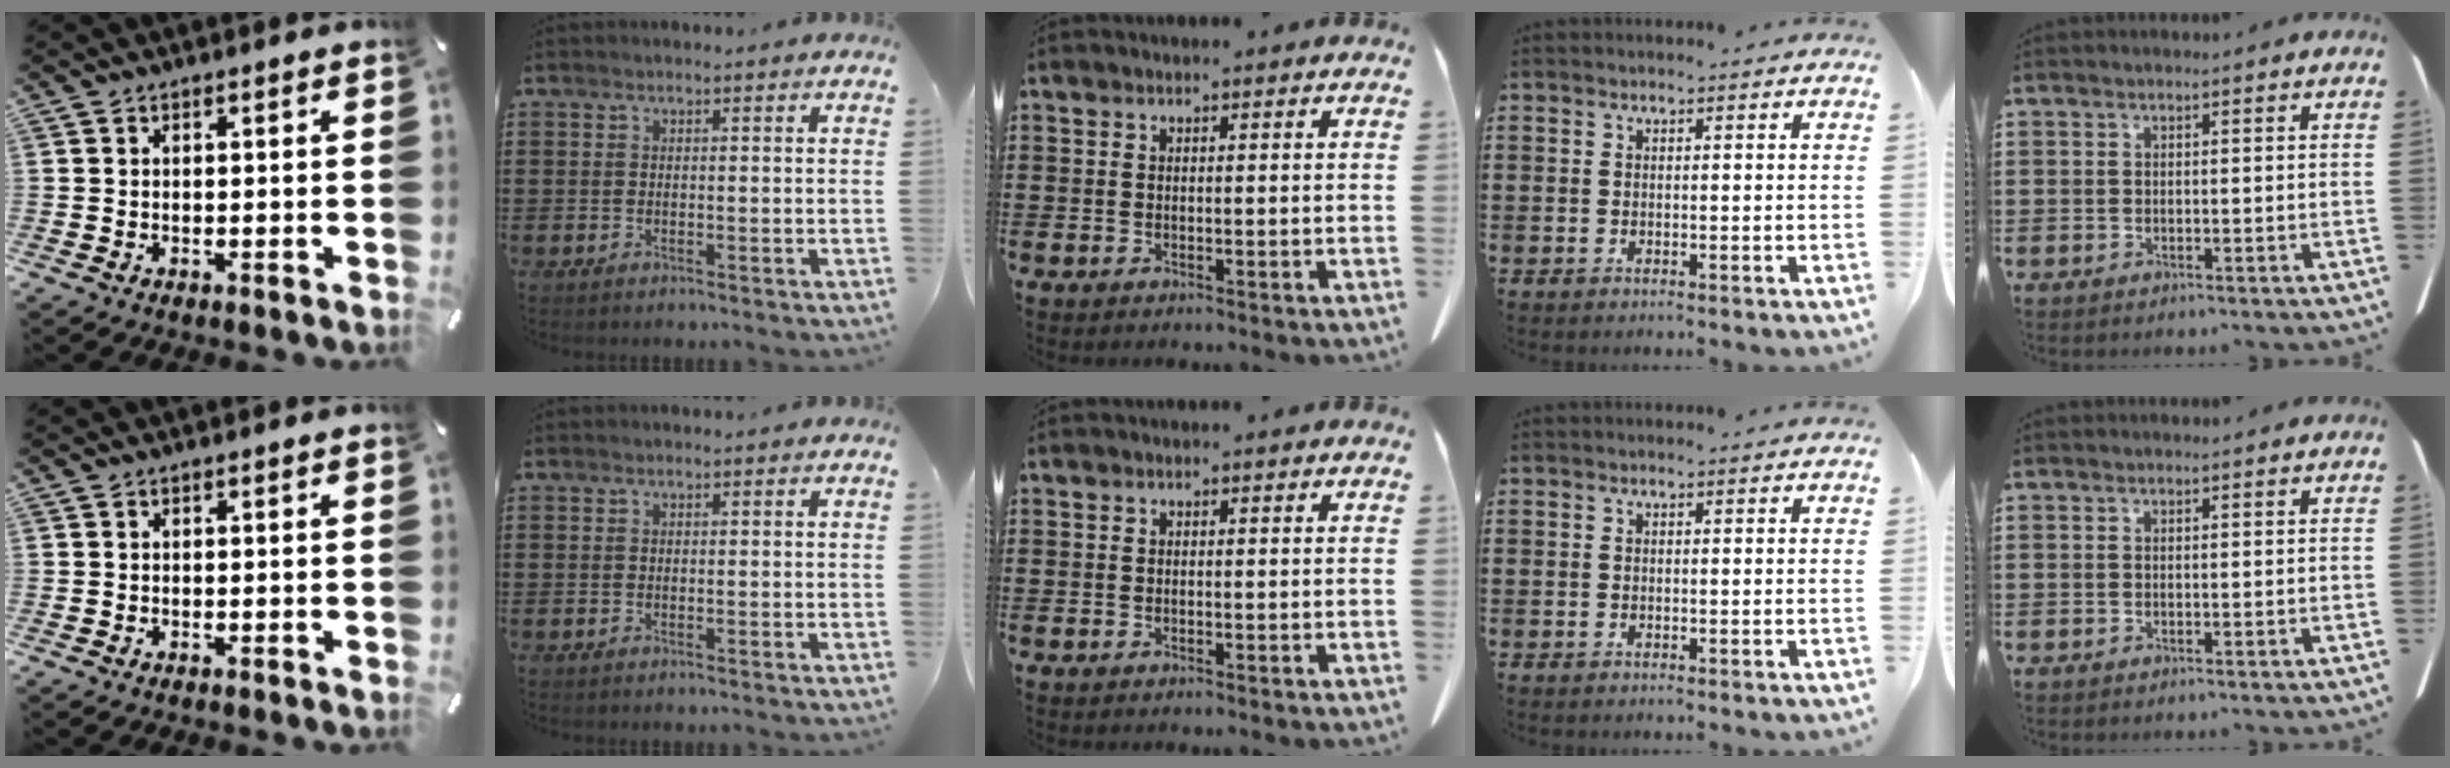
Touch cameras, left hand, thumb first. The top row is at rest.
{}